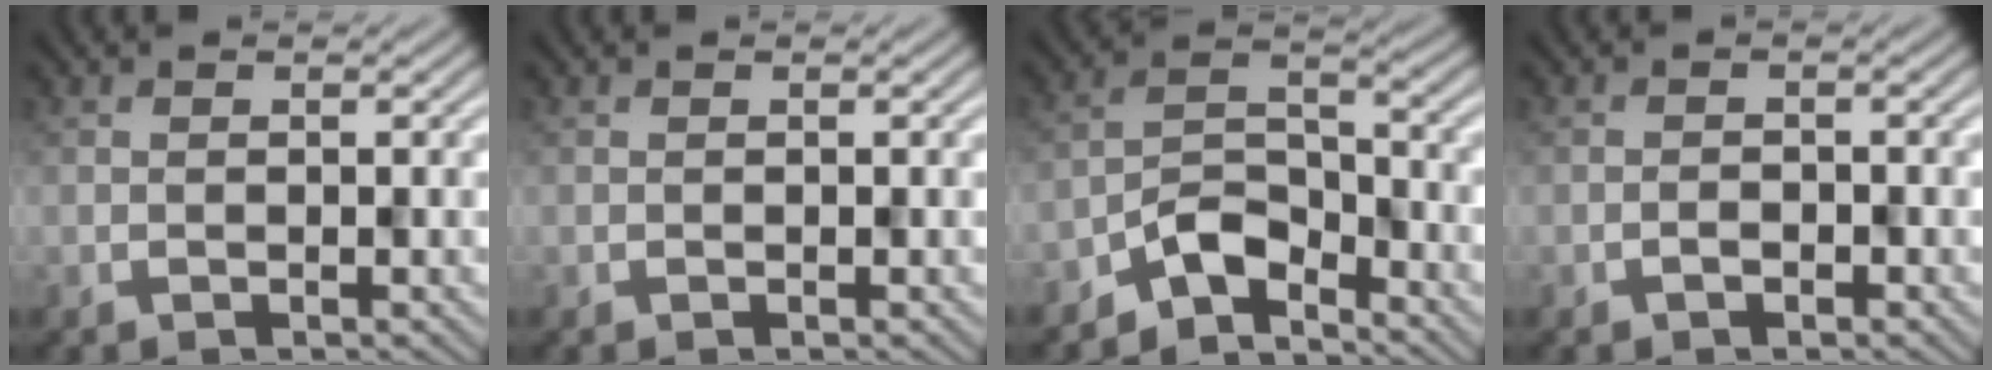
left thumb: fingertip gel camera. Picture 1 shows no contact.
{"total": 0.0}
{"total": 5.5, "force": [-4.6, 2.0, 2.1], "torque": [-0.031, 0.008, -0.102]}
{"total": 0.7, "force": [-0.5, 0.4, 0.1], "torque": [0.002, 0.003, -0.010]}